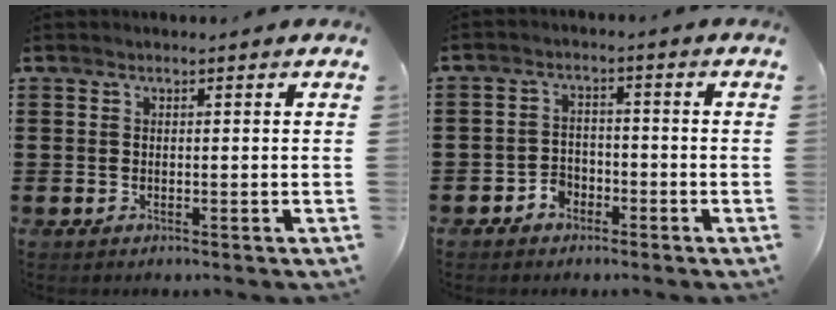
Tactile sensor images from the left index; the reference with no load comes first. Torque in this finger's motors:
{"motor_torque": [0.11, 0.09, 0.04, 0.03]}